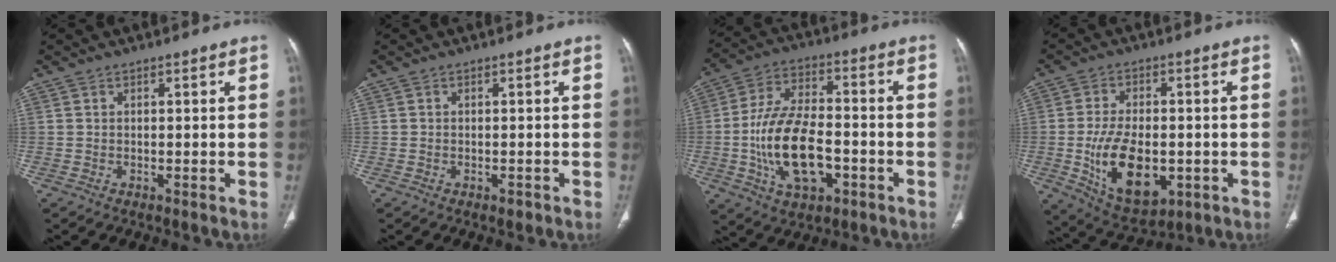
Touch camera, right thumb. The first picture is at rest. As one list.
[{"total": 1.1, "force": [-0.6, 0.7, 0.6], "torque": [-0.006, 0.000, -0.007]}, {"total": 16.7, "force": [-4.1, 9.0, 13.4], "torque": [-0.242, 0.022, -0.067]}, {"total": 14.8, "force": [-3.0, 8.4, 11.8], "torque": [-0.188, -0.004, -0.031]}]